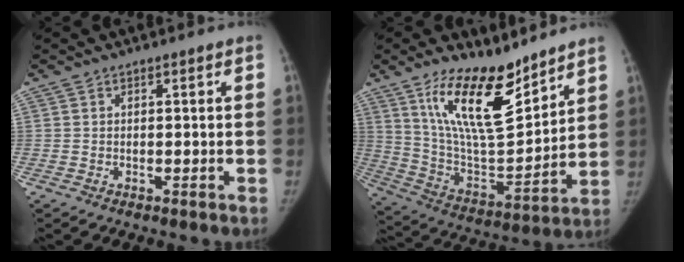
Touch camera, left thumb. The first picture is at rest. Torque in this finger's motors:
{"motor_torque": [0.49, 0.30, 1.44, -1.33, 0.49]}